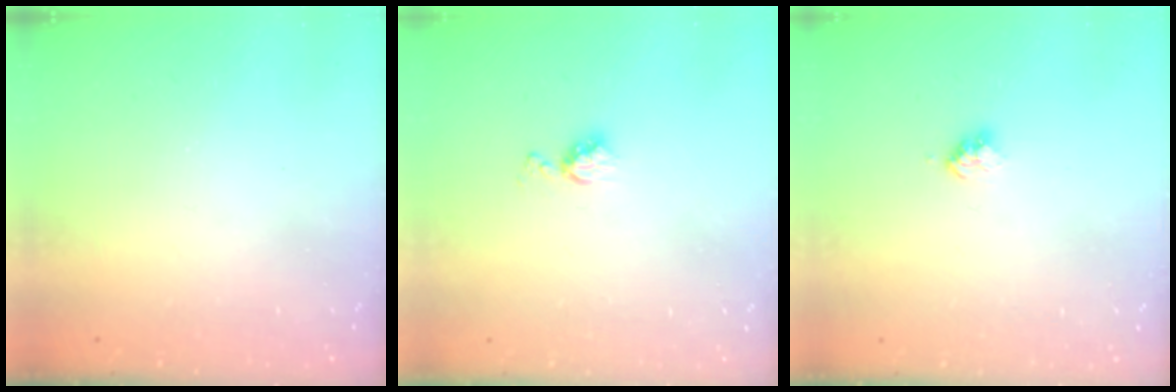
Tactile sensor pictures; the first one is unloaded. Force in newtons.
{"total": 5.8, "press": 5.7, "slide": 0.6}
{"total": 3.0, "press": 3.0, "slide": 0.4}